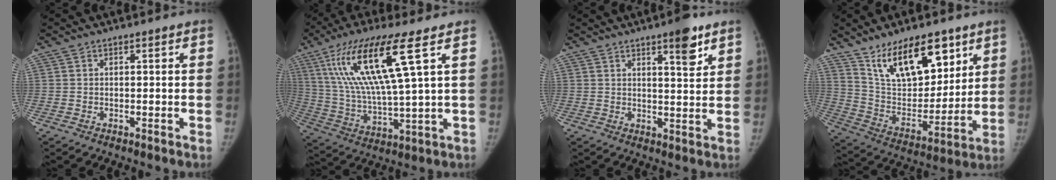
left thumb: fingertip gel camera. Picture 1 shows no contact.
{"total": 19.0, "force": [8.0, 2.9, 16.9], "torque": [-0.345, -0.025, 0.150]}
{"total": 6.5, "force": [4.0, 1.7, 4.8], "torque": [-0.056, -0.024, 0.055]}
{"total": 19.1, "force": [11.6, 9.3, 12.0], "torque": [-0.145, -0.064, 0.216]}